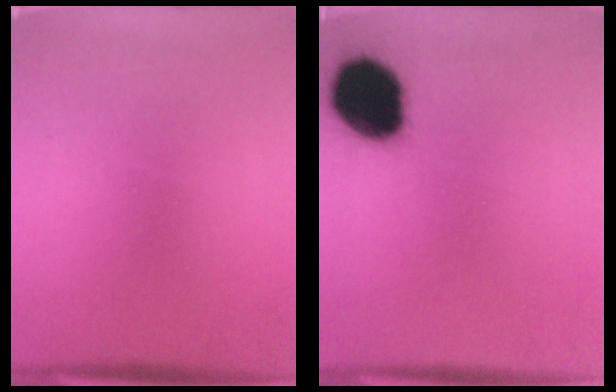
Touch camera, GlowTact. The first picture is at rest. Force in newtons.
{"total": 17.9}